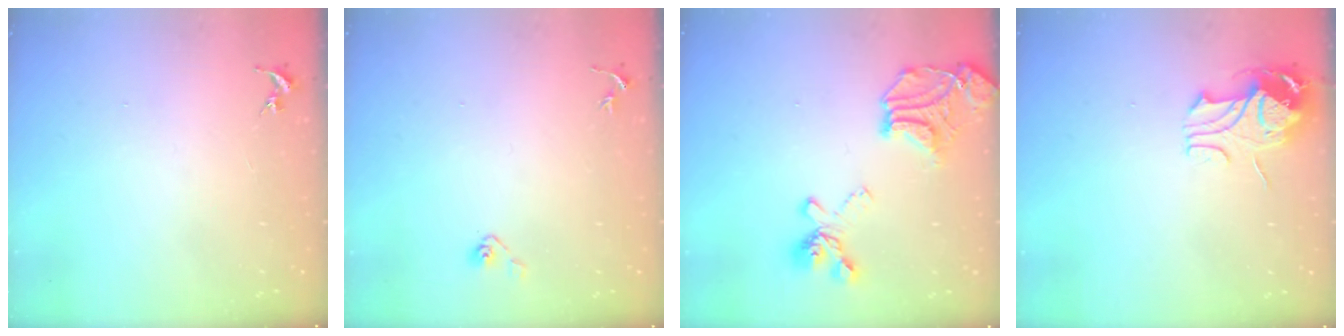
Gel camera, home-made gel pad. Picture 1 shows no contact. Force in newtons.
{"total": 3.7, "press": 3.4, "slide": 1.3}
{"total": 21.1, "press": 21.0, "slide": 2.5}
{"total": 10.1, "press": 10.1, "slide": 0.8}